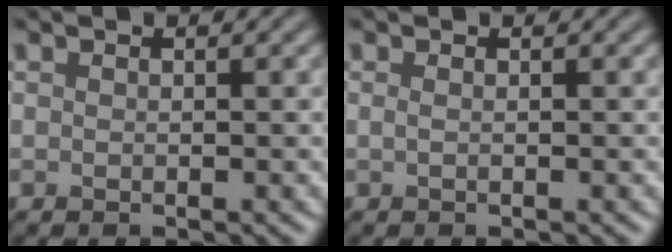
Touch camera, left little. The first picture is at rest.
{"total": 0.5, "force": [0.0, 0.2, 0.5], "torque": [-0.010, 0.000, -0.002]}